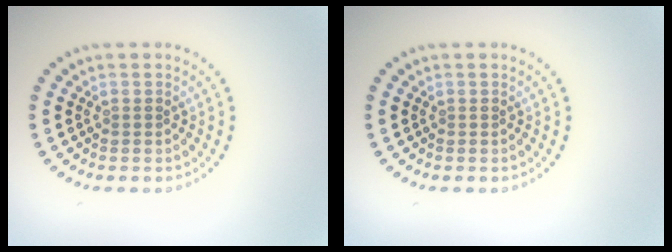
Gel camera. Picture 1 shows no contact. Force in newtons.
{"total": 0.0}